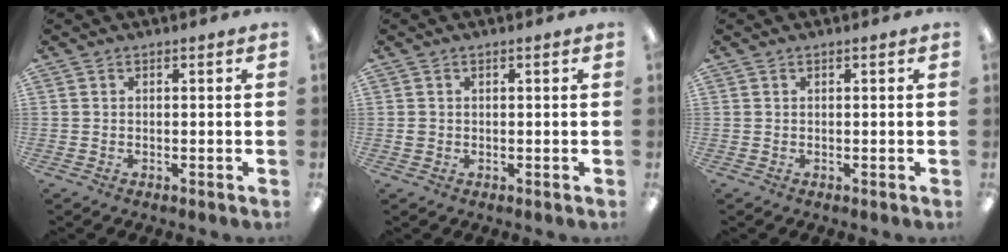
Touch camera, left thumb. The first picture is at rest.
{"total": 0.9, "force": [0.0, 0.9, 0.4], "torque": [-0.007, 0.004, -0.001]}
{"total": 0.0}